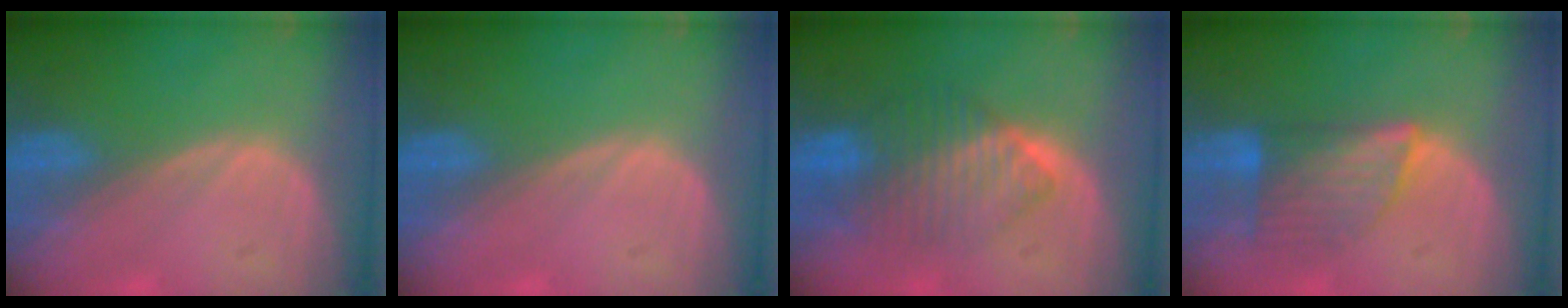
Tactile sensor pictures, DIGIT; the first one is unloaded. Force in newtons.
{"total": 0.0}
{"total": 7.7, "press": 7.5, "slide": 2.0}
{"total": 6.9, "press": 6.4, "slide": 2.6}